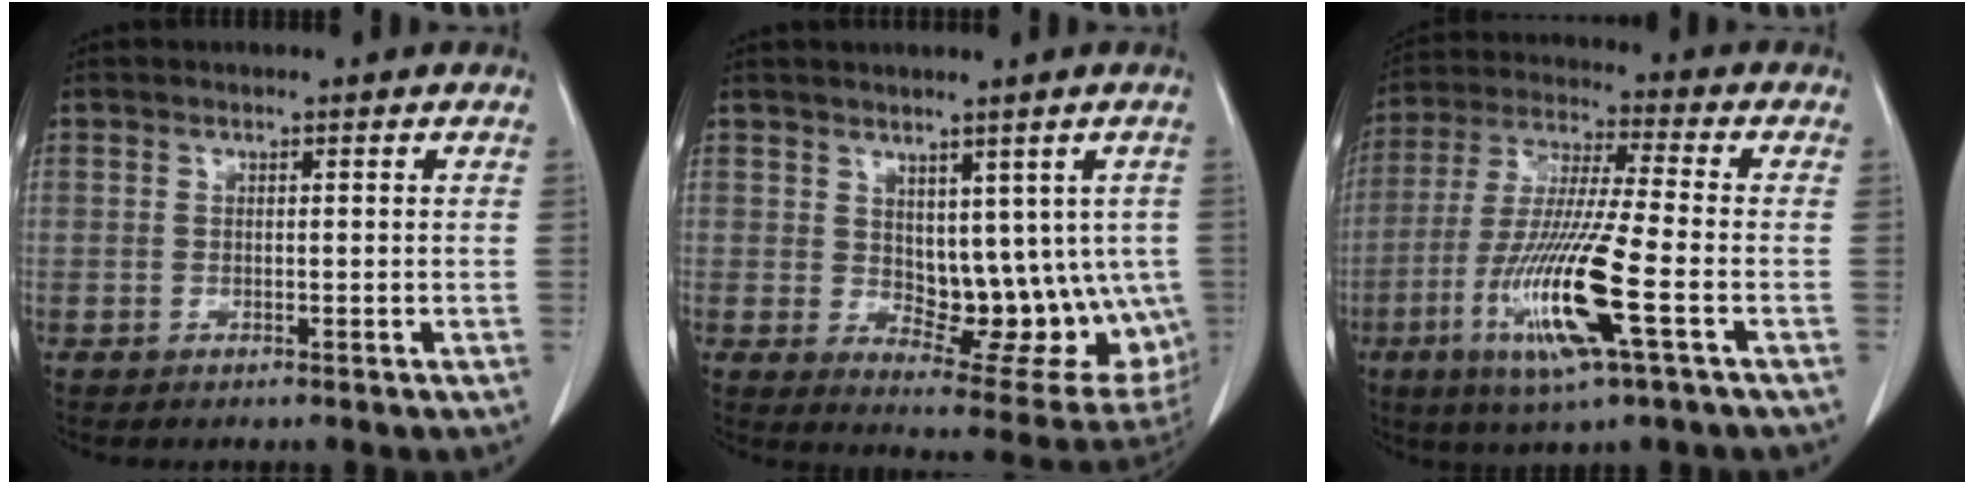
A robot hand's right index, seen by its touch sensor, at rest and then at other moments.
{"total": 13.4, "force": [0.7, 7.3, 11.2], "torque": [-0.125, -0.004, 0.031]}
{"total": 15.2, "force": [-5.3, 0.4, 14.2], "torque": [-0.295, -0.024, -0.101]}